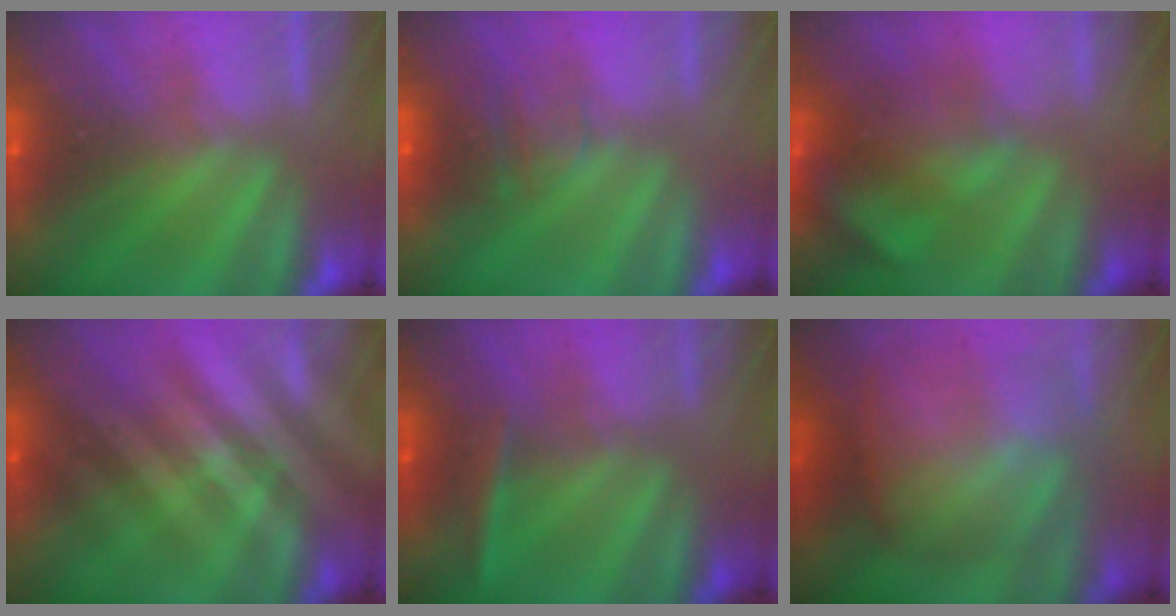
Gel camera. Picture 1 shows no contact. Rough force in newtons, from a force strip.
{"total": 2.2}
{"total": 3.4}
{"total": 2.4}
{"total": 2.4}
{"total": 7.6}